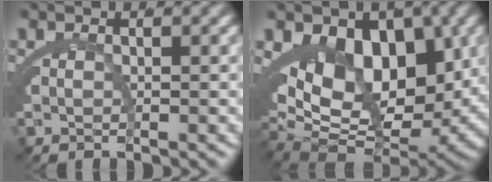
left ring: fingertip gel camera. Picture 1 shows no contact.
{"total": 17.1, "force": [-1.6, 12.4, 11.6], "torque": [-0.227, -0.059, 0.000]}